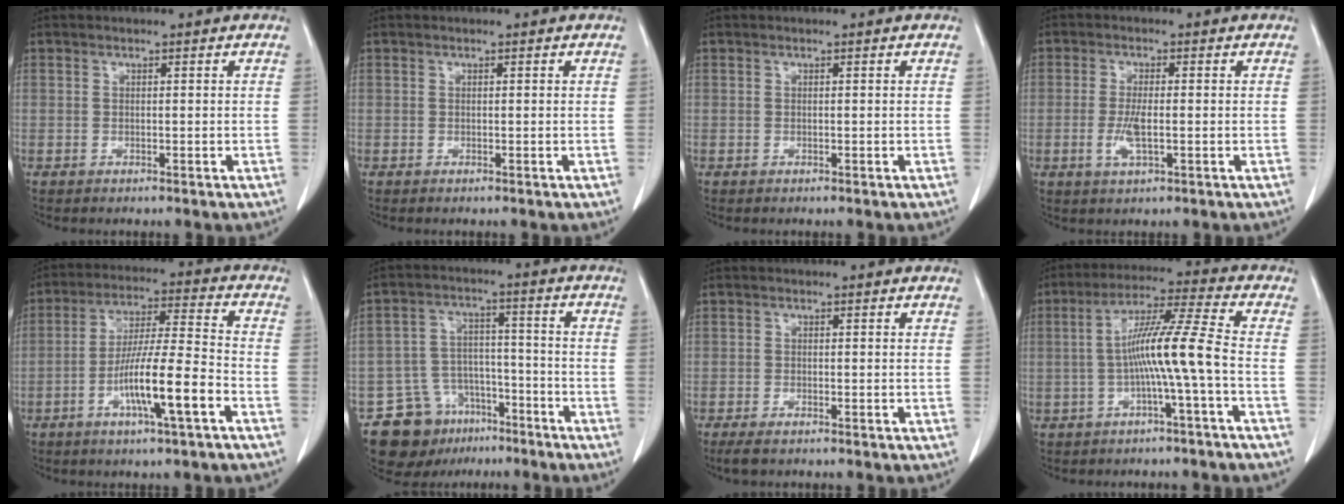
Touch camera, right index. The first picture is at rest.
{"total": 0.0}
{"total": 0.0}
{"total": 4.0, "force": [-0.9, 0.8, 3.9], "torque": [-0.085, -0.006, -0.014]}
{"total": 11.9, "force": [-4.8, 0.2, 10.9], "torque": [-0.200, -0.001, -0.087]}
{"total": 11.0, "force": [-7.4, 7.5, 3.3], "torque": [-0.056, 0.038, -0.113]}
{"total": 2.3, "force": [-1.8, 0.6, 1.3], "torque": [-0.026, -0.006, -0.028]}
{"total": 9.4, "force": [-1.8, -1.4, 9.1], "torque": [-0.168, 0.019, -0.034]}